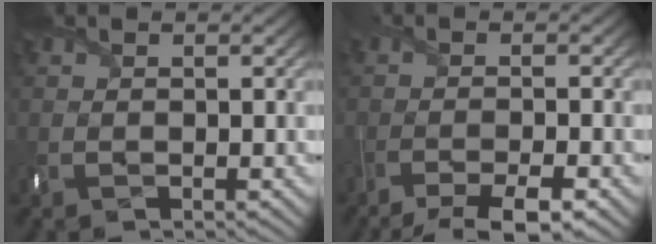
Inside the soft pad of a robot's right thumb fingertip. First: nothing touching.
{"total": 5.9, "force": [-4.6, 0.7, 3.6], "torque": [-0.059, -0.010, -0.082]}